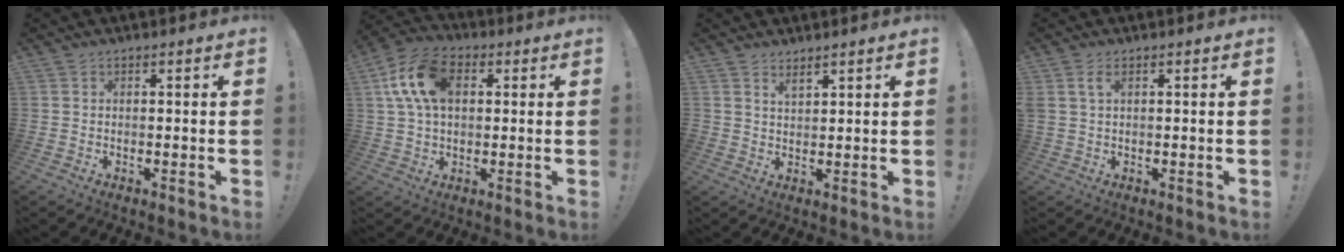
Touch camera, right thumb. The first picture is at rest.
{"total": 14.7, "force": [3.6, 9.4, 10.8], "torque": [-0.195, 0.007, 0.069]}
{"total": 2.6, "force": [2.3, 0.9, 0.7], "torque": [-0.003, -0.017, 0.041]}
{"total": 2.3, "force": [0.9, 0.6, 2.1], "torque": [-0.048, 0.004, 0.017]}